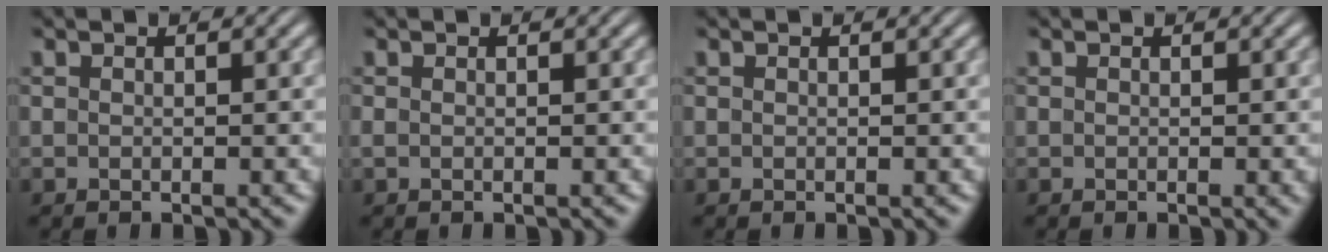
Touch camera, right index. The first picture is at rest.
{"total": 0.5, "force": [-0.3, 0.4, 0.3], "torque": [-0.010, -0.006, -0.002]}
{"total": 0.0}
{"total": 0.0}